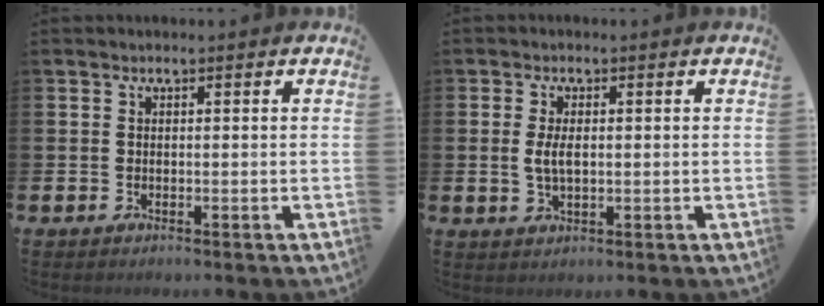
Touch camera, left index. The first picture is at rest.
{"total": 3.1, "force": [0.3, 1.5, 2.7], "torque": [-0.049, 0.003, 0.001]}